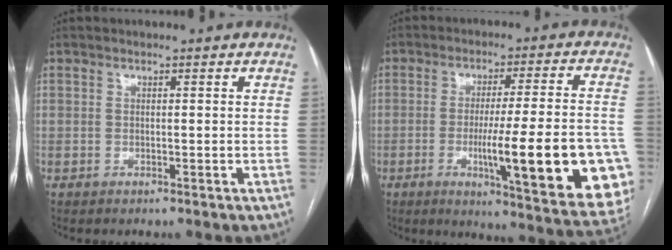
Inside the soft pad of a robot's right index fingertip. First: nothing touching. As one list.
[{"total": 21.9, "force": [-5.7, 2.1, 21.0], "torque": [-0.220, -0.011, -0.066]}]